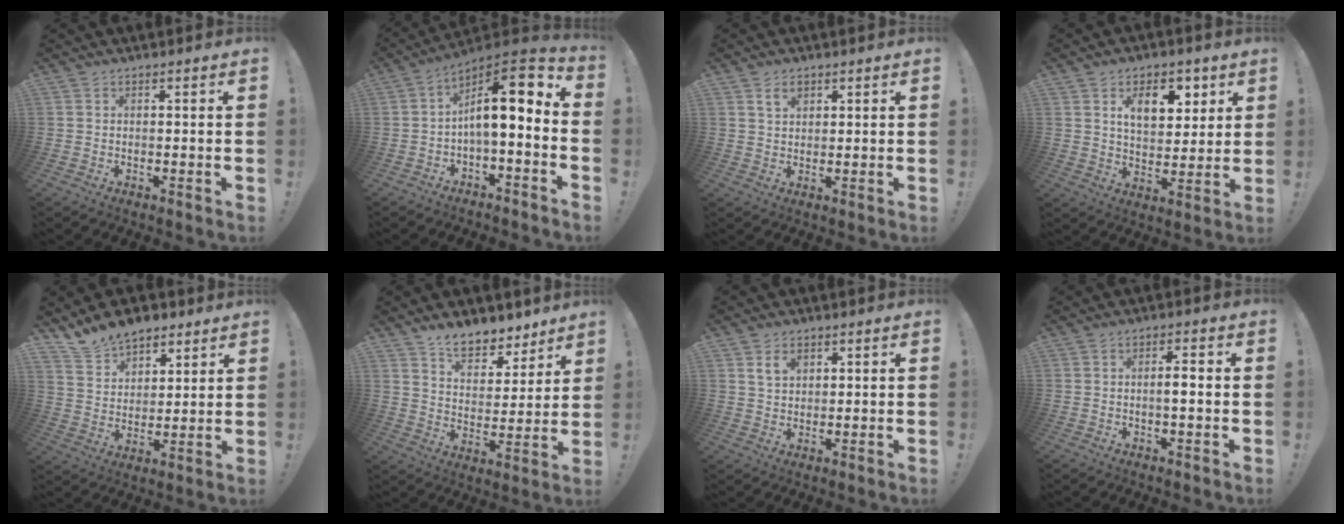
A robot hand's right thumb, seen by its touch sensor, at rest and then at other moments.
{"total": 12.2, "force": [2.2, 3.8, 11.4], "torque": [-0.181, -0.022, 0.034]}
{"total": 3.6, "force": [2.1, 2.3, 1.9], "torque": [-0.020, -0.004, 0.034]}
{"total": 11.1, "force": [5.2, 6.8, 7.1], "torque": [-0.094, -0.017, 0.091]}
{"total": 11.0, "force": [9.0, 5.9, 2.0], "torque": [-0.045, -0.067, 0.177]}
{"total": 9.7, "force": [8.0, 4.6, 3.0], "torque": [-0.048, -0.062, 0.153]}
{"total": 4.5, "force": [2.2, 2.9, 2.6], "torque": [-0.034, -0.005, 0.038]}
{"total": 3.4, "force": [-0.5, 0.5, 3.3], "torque": [-0.056, 0.005, -0.014]}